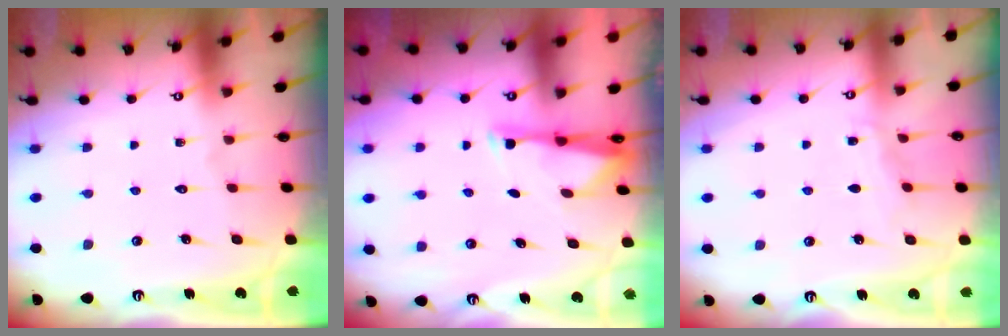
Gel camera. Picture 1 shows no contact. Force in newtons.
{"total": 2.9, "press": 2.9, "slide": 0.6}
{"total": 4.7, "press": 4.7, "slide": 0.4}